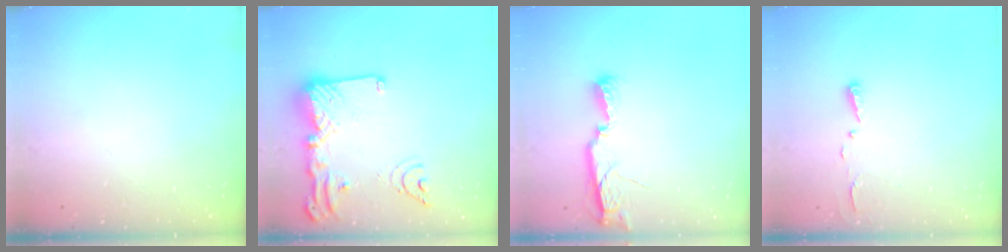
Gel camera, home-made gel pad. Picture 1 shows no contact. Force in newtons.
{"total": 18.5, "press": 18.4, "slide": 1.7}
{"total": 9.0, "press": 7.8, "slide": 4.5}
{"total": 2.7, "press": 2.7, "slide": 0.4}